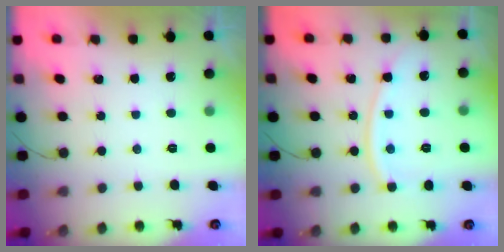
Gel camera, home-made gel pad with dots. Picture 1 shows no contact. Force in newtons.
{"total": 10.3, "press": 10.2, "slide": 1.3}